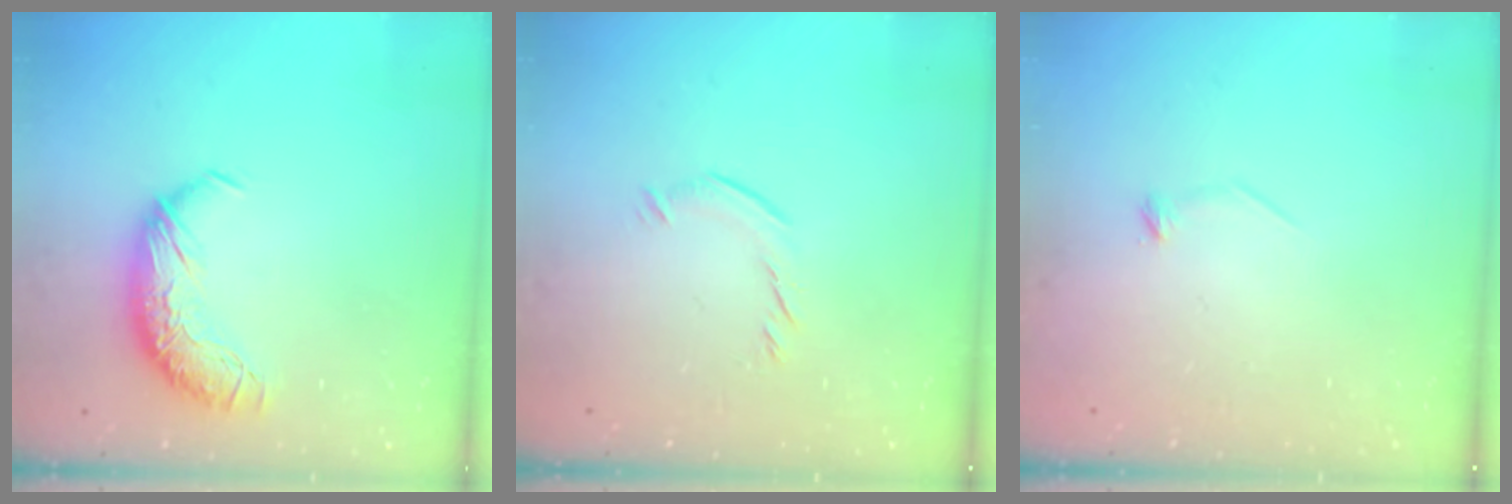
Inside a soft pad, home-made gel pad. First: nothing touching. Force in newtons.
{"total": 4.8, "press": 4.5, "slide": 1.5}
{"total": 7.1, "press": 7.0, "slide": 0.9}